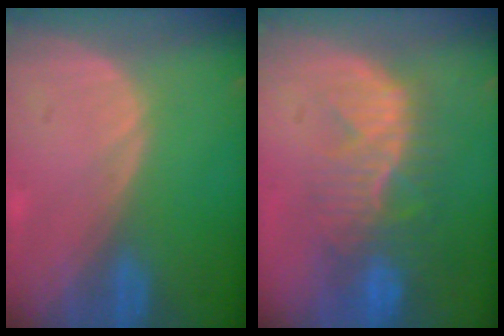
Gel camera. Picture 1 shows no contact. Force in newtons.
{"total": 10.1, "press": 8.6, "slide": 5.2}